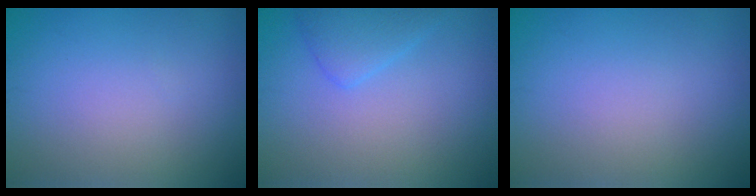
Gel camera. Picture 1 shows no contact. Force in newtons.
{"total": 2.3, "press": 2.3, "slide": 0.2}
{"total": 0.0}